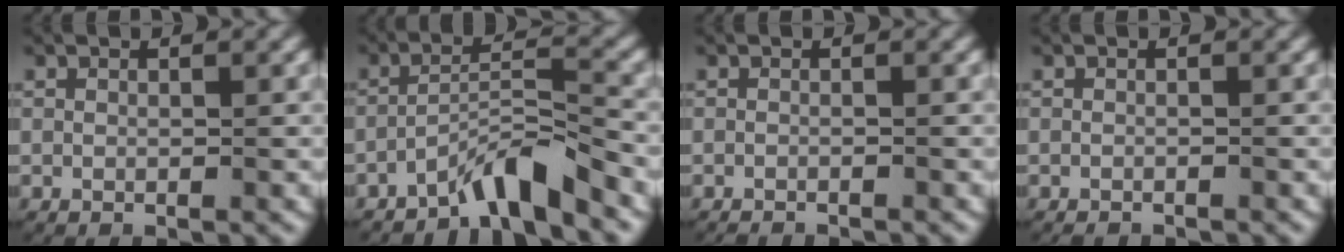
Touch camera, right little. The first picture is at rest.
{"total": 4.7, "force": [-3.8, 0.5, 2.7], "torque": [-0.039, 0.007, -0.069]}
{"total": 1.0, "force": [-1.0, -0.1, 0.0], "torque": [-0.005, -0.008, -0.014]}
{"total": 0.7, "force": [-0.7, -0.1, -0.1], "torque": [-0.003, -0.007, -0.009]}